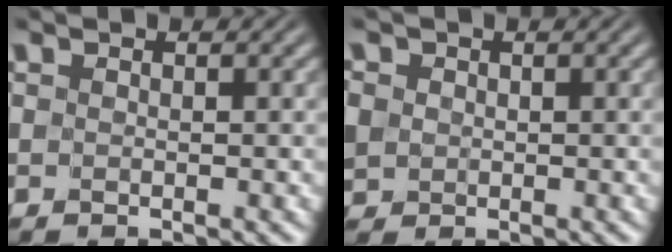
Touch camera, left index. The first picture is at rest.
{"total": 2.9, "force": [0.3, 2.7, 1.0], "torque": [-0.039, 0.016, 0.002]}